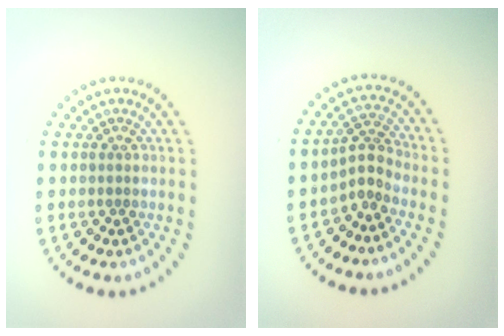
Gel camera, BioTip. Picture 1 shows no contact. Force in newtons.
{"total": 2.2, "press": 1.5, "slide": 1.7}